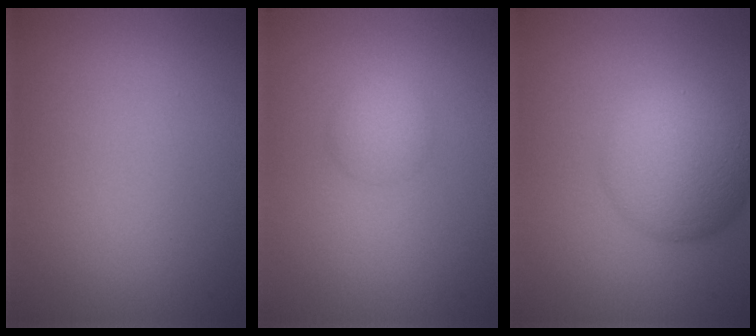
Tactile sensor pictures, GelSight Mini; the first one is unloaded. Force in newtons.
{"total": 1.9, "press": 1.9, "slide": 0.0}
{"total": 7.1, "press": 7.1, "slide": 0.0}